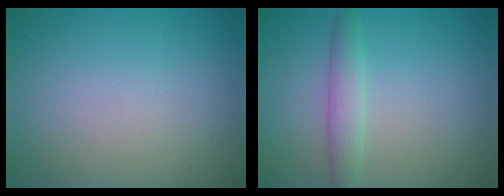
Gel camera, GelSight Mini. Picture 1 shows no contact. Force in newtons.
{"total": 2.1, "press": 2.1, "slide": 0.1}